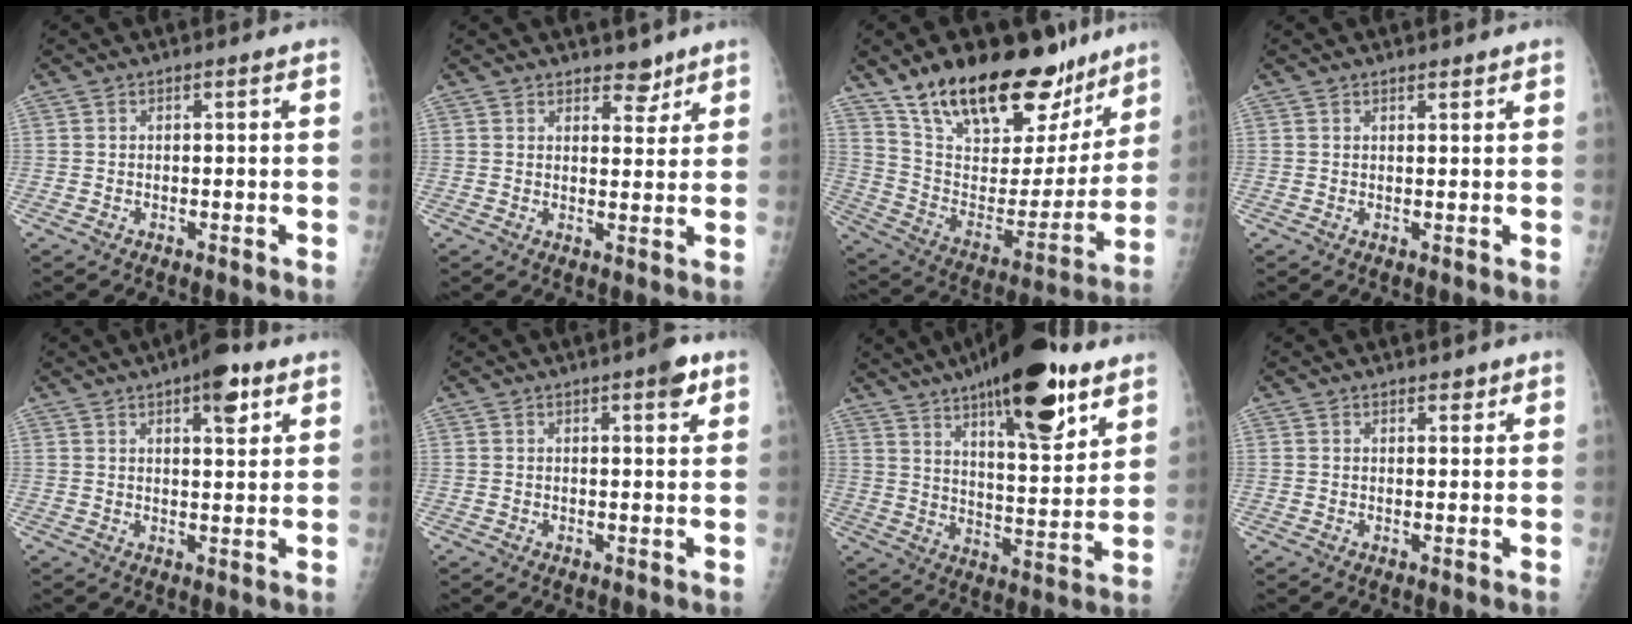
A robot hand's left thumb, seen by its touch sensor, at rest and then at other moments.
{"total": 3.8, "force": [3.1, 2.0, 1.2], "torque": [0.008, -0.021, 0.045]}
{"total": 29.5, "force": [20.2, 13.0, 17.1], "torque": [-0.233, -0.066, 0.333]}
{"total": 1.2, "force": [1.0, 0.4, 0.4], "torque": [-0.003, -0.007, 0.015]}
{"total": 7.5, "force": [4.2, 2.7, 5.7], "torque": [-0.064, -0.016, 0.054]}
{"total": 3.7, "force": [2.1, 1.1, 2.9], "torque": [-0.032, -0.008, 0.024]}
{"total": 23.3, "force": [14.1, 7.3, 17.0], "torque": [-0.235, -0.056, 0.220]}
{"total": 1.8, "force": [1.4, 0.9, 0.7], "torque": [0.001, -0.008, 0.017]}